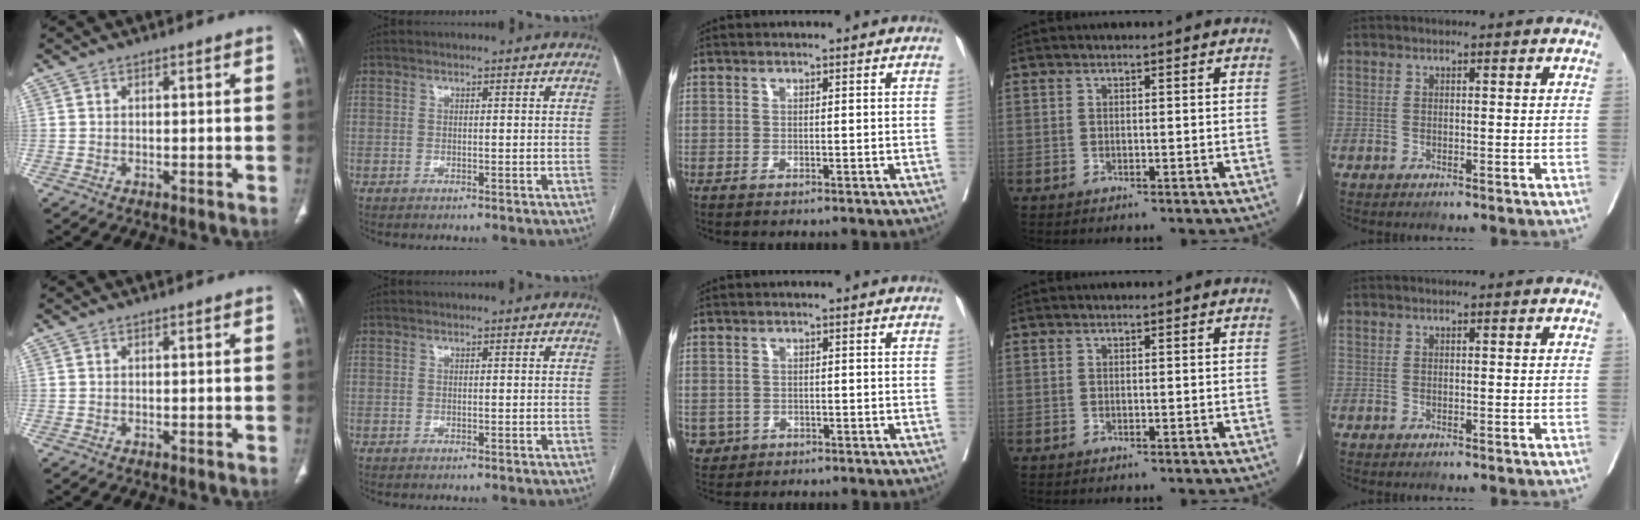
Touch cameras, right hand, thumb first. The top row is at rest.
{"middle": {"total": 2.8, "force": [-1.1, 2.5, 0.3], "torque": [0.000, 0.006, -0.017]}}